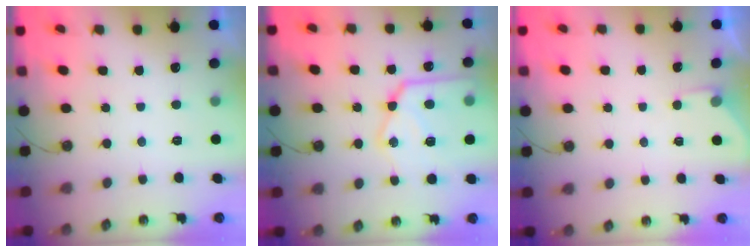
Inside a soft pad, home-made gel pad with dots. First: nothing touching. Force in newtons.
{"total": 18.3, "press": 18.3, "slide": 1.7}
{"total": 1.9, "press": 1.9, "slide": 0.3}